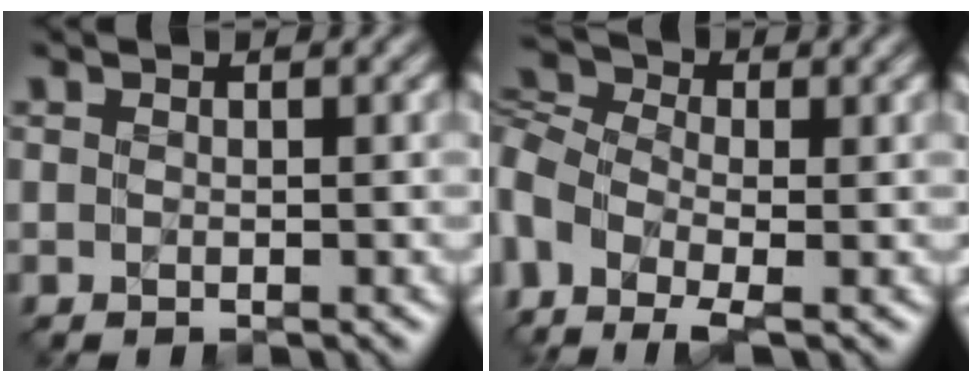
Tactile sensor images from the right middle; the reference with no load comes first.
{"total": 5.2, "force": [-2.2, 2.9, 3.7], "torque": [-0.129, 0.001, -0.046]}